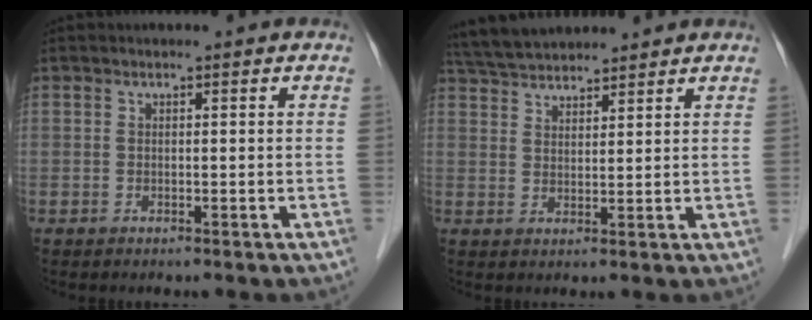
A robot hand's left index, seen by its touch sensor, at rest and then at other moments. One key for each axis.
{"total": 7.9, "fx": 7.4, "fy": 1.5, "fz": 2.4, "tx": -0.050, "ty": 0.034, "tz": 0.132}